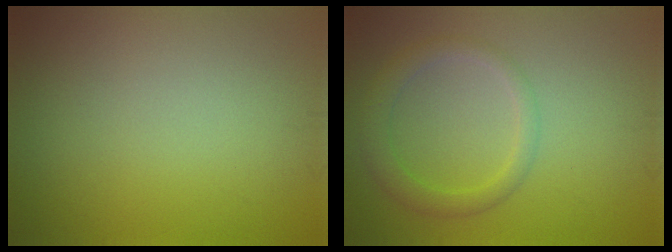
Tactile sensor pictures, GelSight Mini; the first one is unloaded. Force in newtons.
{"total": 2.7, "press": 2.7, "slide": 0.1}